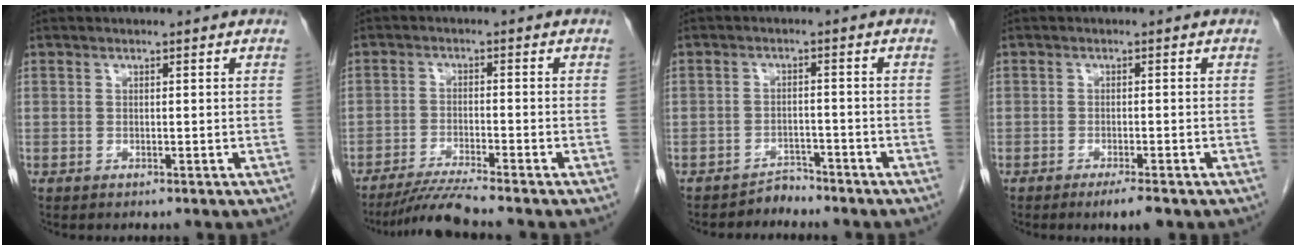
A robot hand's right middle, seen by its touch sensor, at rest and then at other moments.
{"total": 5.3, "force": [-4.6, -1.6, 1.9], "torque": [-0.037, -0.024, -0.090]}
{"total": 2.4, "force": [-2.3, 0.5, -0.4], "torque": [0.008, -0.004, -0.037]}
{"total": 2.8, "force": [-2.0, 0.2, 2.0], "torque": [-0.032, -0.005, -0.030]}